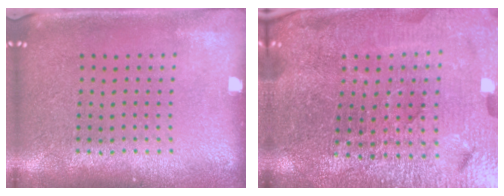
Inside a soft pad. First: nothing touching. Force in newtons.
{"total": 4.9, "press": 4.7, "slide": 1.4}